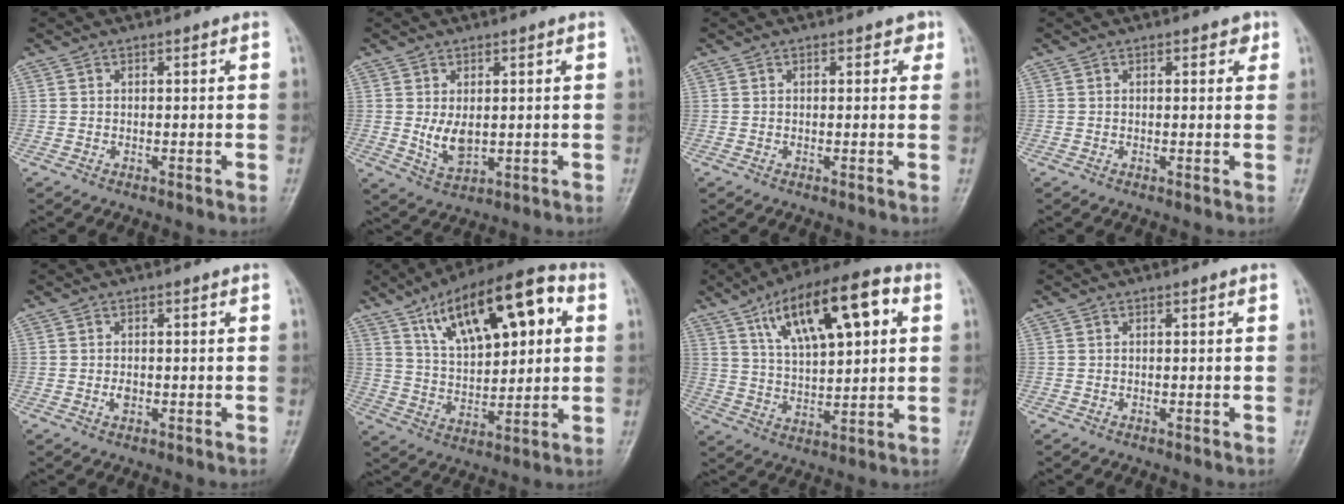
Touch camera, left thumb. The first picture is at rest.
{"total": 5.1, "force": [0.5, 3.0, 4.1], "torque": [-0.067, -0.015, 0.018]}
{"total": 1.9, "force": [0.9, 1.3, 1.1], "torque": [0.003, 0.001, 0.006]}
{"total": 2.0, "force": [1.0, 1.2, 1.3], "torque": [-0.003, -0.001, 0.009]}
{"total": 1.6, "force": [-0.3, 1.0, 1.1], "torque": [-0.017, 0.000, -0.004]}
{"total": 20.1, "force": [7.9, 8.7, 16.2], "torque": [-0.225, -0.005, 0.131]}
{"total": 18.6, "force": [7.4, 7.2, 15.4], "torque": [-0.226, -0.002, 0.123]}
{"total": 0.0}